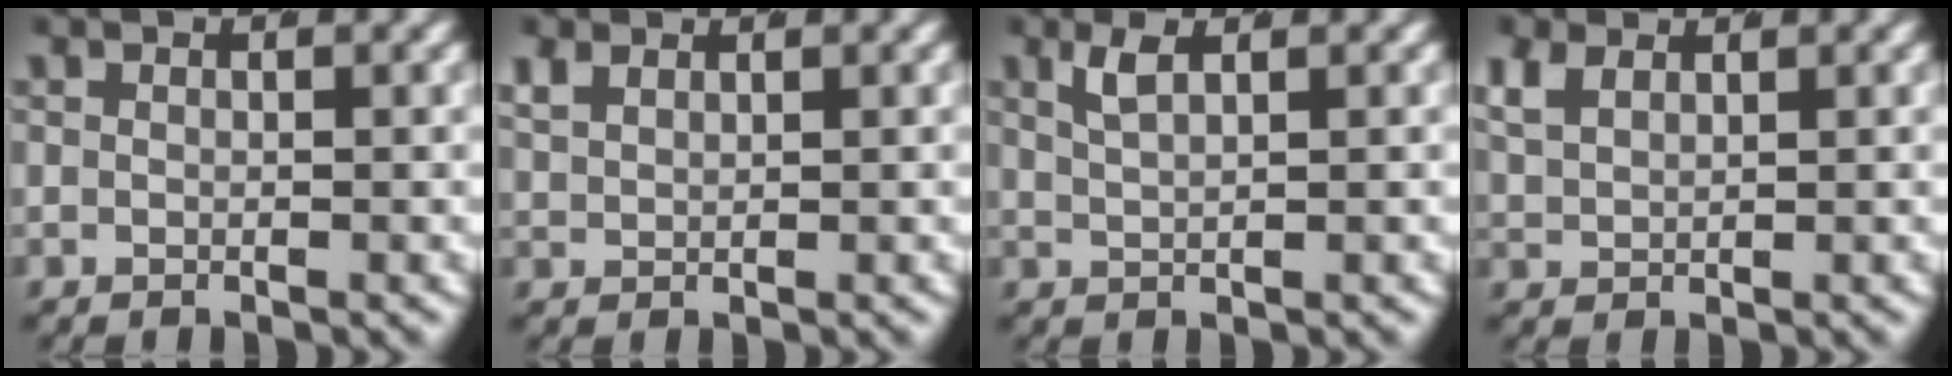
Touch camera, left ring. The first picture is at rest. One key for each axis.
{"total": 1.5, "fx": 1.3, "fy": 0.4, "fz": 0.5, "tx": -0.019, "ty": -0.005, "tz": 0.038}
{"total": 1.7, "fx": 1.1, "fy": -0.3, "fz": 1.2, "tx": -0.027, "ty": -0.003, "tz": 0.030}
{"total": 2.2, "fx": 1.6, "fy": 1.0, "fz": 1.0, "tx": -0.036, "ty": -0.006, "tz": 0.045}